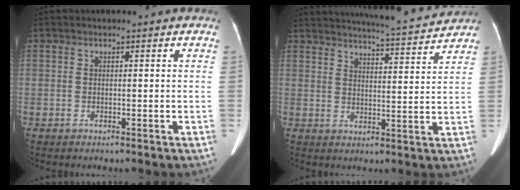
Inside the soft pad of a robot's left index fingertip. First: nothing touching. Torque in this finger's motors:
{"motor_torque": [-0.93, -1.21, -0.53, -0.01]}